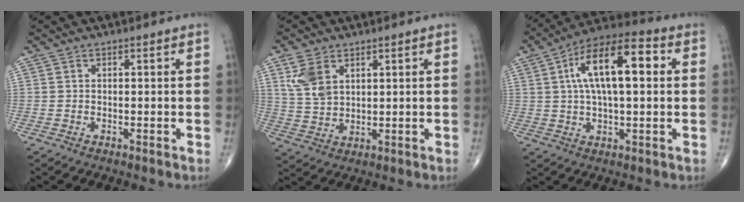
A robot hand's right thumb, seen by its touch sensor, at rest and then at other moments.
{"total": 6.9, "force": [3.2, 4.2, 4.5], "torque": [-0.083, -0.006, 0.074]}
{"total": 16.0, "force": [3.4, 6.5, 14.3], "torque": [-0.237, 0.026, 0.049]}